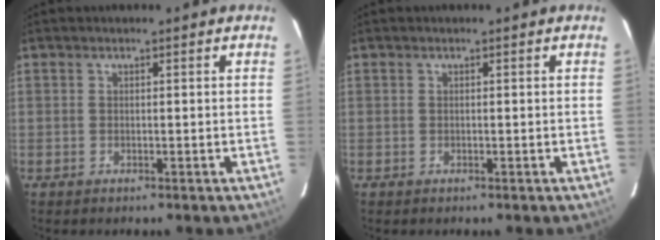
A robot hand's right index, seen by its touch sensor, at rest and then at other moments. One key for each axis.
{"total": 0.0}